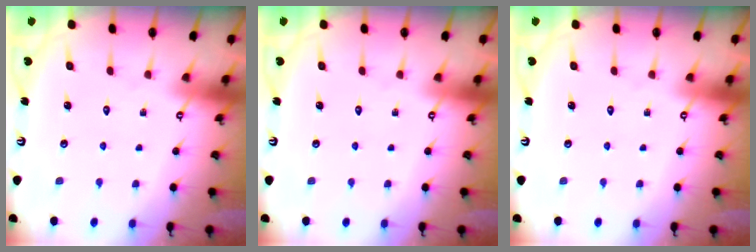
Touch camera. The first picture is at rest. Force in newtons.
{"total": 0.0}
{"total": 0.0}